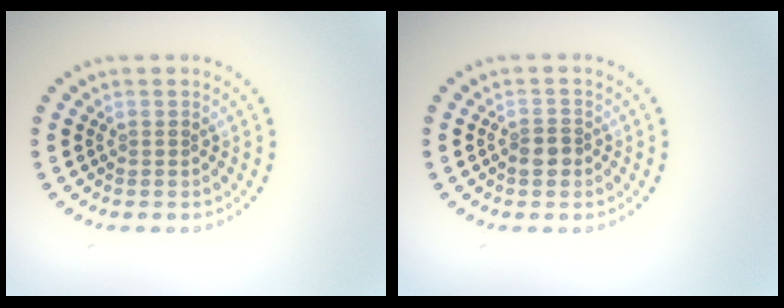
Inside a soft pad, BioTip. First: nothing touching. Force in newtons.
{"total": 1.6, "press": 1.5, "slide": 0.6}